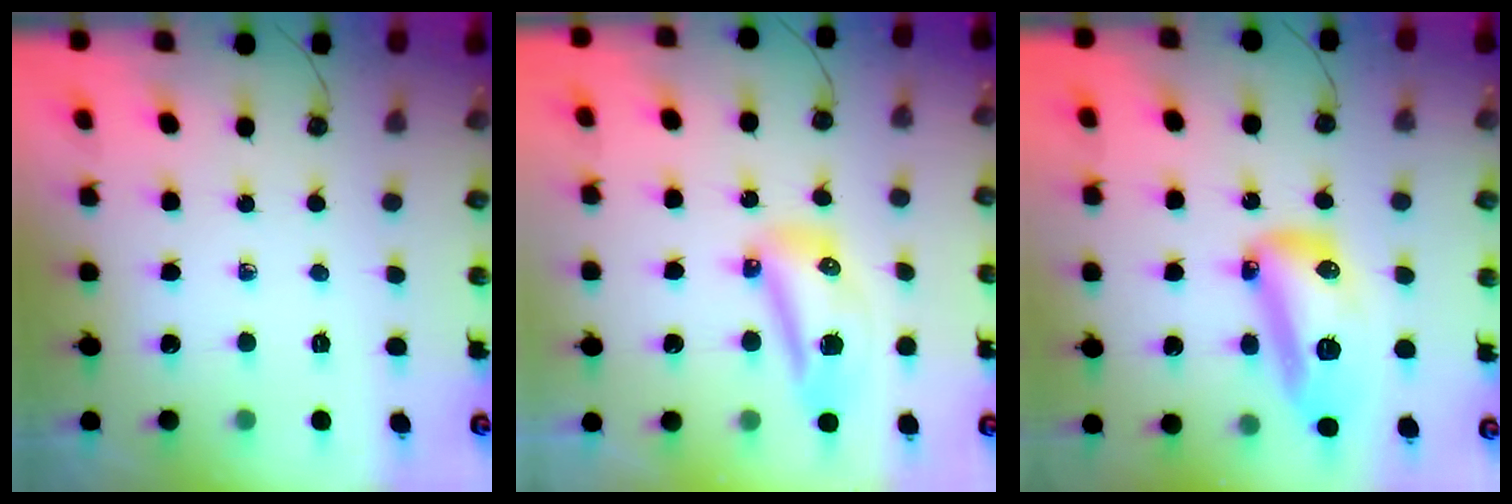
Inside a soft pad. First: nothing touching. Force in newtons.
{"total": 12.9, "press": 11.4, "slide": 5.9}
{"total": 14.6, "press": 14.5, "slide": 1.4}